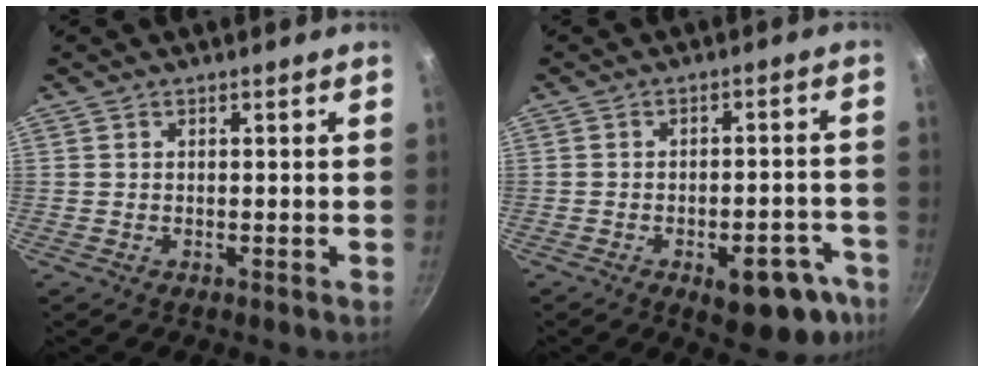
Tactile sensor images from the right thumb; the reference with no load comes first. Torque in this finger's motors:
{"motor_torque": [1.28, 0.49, 0.56, -0.65, 0.23]}